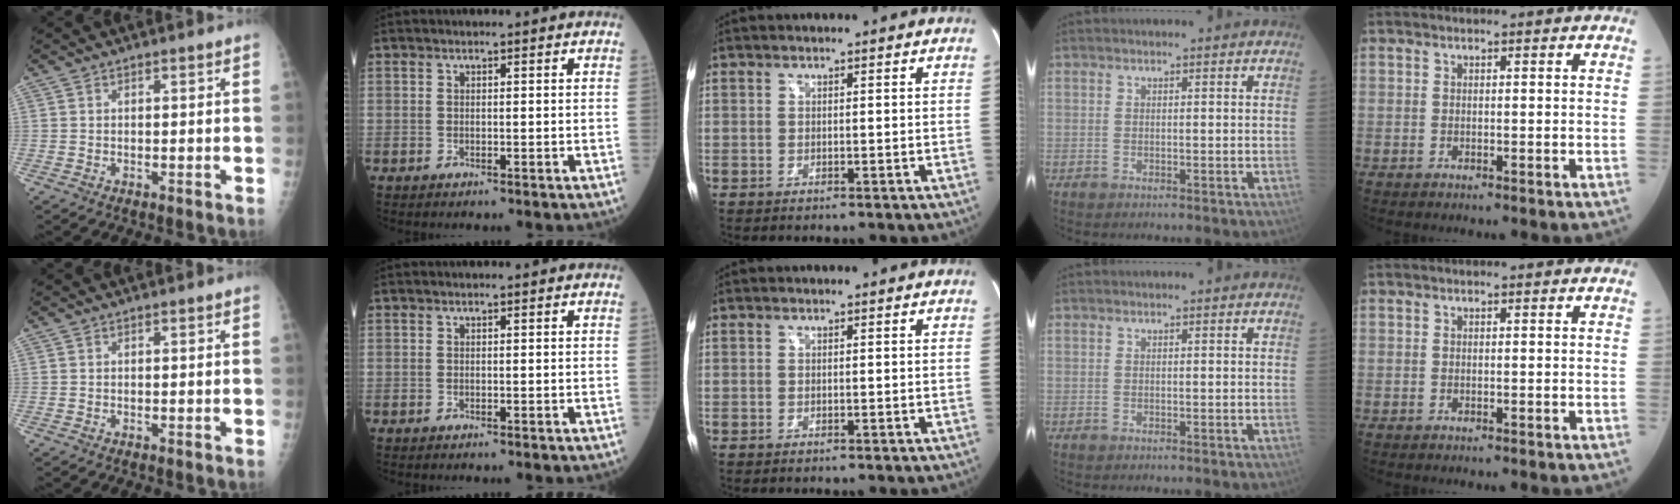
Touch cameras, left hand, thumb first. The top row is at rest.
{}